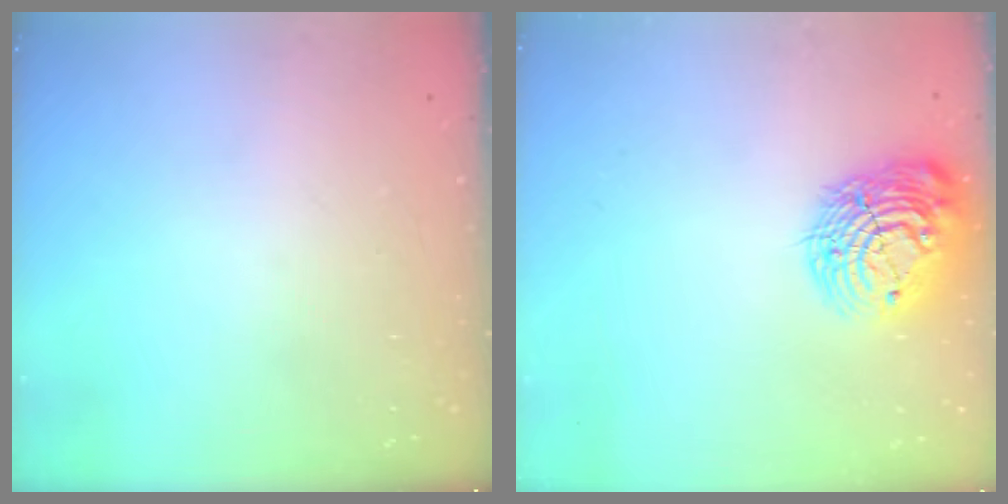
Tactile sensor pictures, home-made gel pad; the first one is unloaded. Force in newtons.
{"total": 15.0, "press": 14.9, "slide": 1.1}